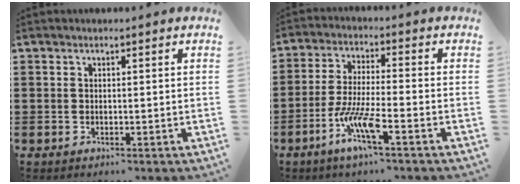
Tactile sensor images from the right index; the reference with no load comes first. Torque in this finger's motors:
{"motor_torque": [1.59, 0.55, 0.70, 0.13]}